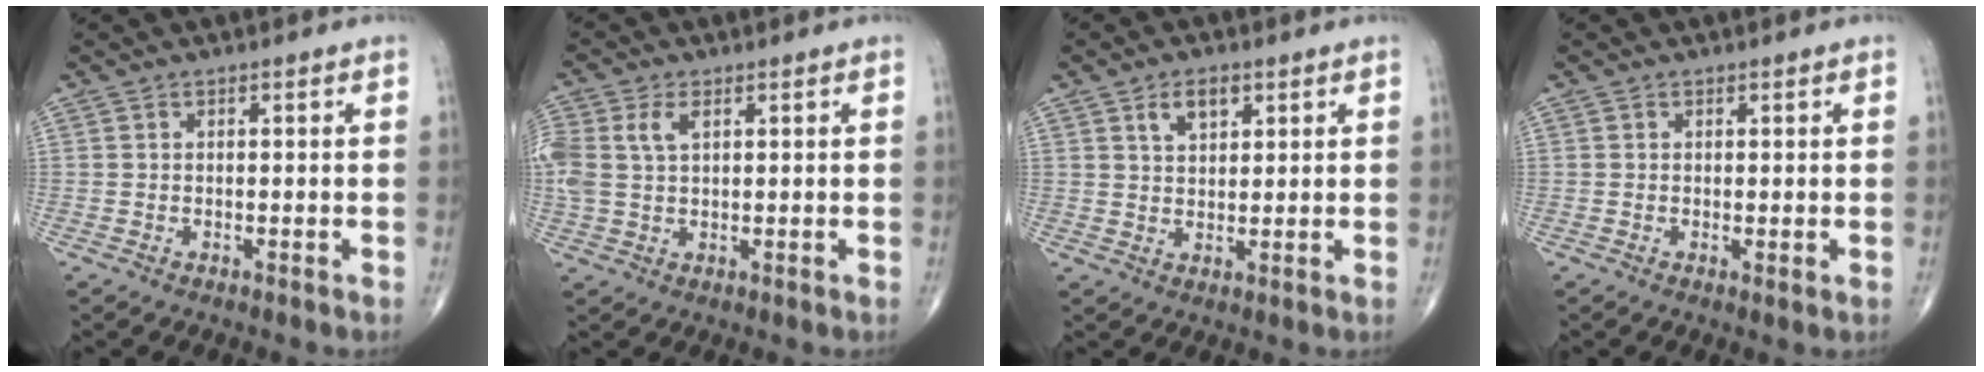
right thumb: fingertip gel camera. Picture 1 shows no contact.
{"total": 6.9, "force": [2.1, 4.0, 5.2], "torque": [-0.138, 0.013, 0.046]}
{"total": 4.8, "force": [2.4, 2.7, 3.1], "torque": [-0.040, -0.010, 0.043]}
{"total": 0.8, "force": [0.1, 0.2, 0.7], "torque": [-0.014, -0.005, 0.001]}